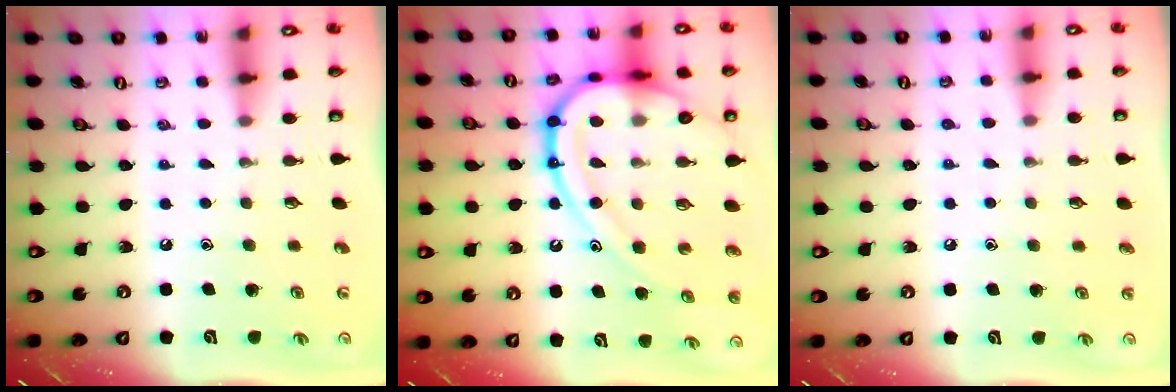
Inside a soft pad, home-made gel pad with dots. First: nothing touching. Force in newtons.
{"total": 21.9, "press": 21.8, "slide": 1.3}
{"total": 2.3, "press": 2.3, "slide": 0.2}